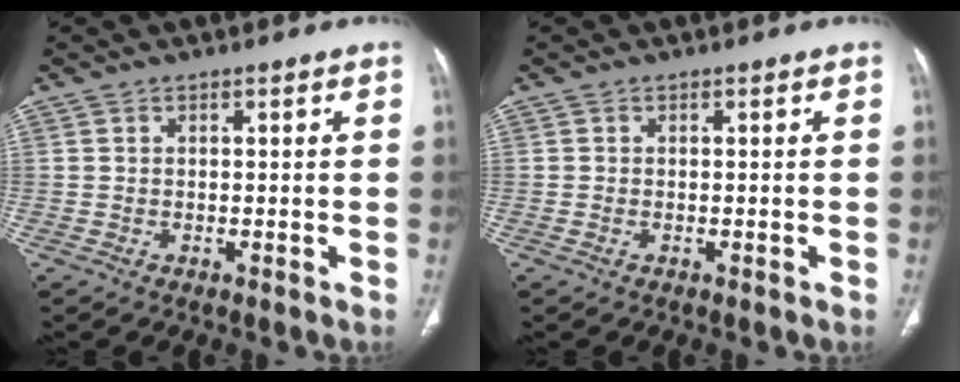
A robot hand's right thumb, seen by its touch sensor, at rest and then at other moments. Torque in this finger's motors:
{"motor_torque": [0.24, -0.01, -0.56, 0.14, 0.02]}